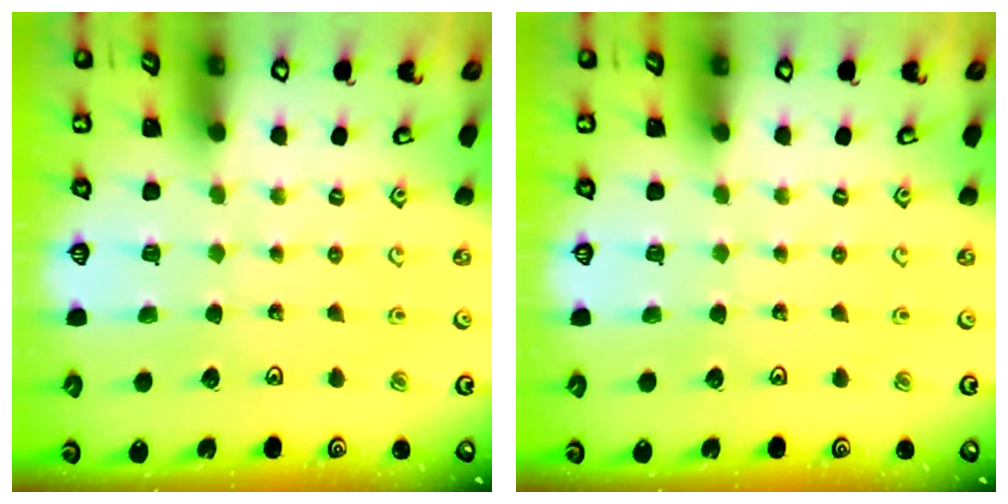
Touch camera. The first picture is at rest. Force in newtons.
{"total": 0.0}